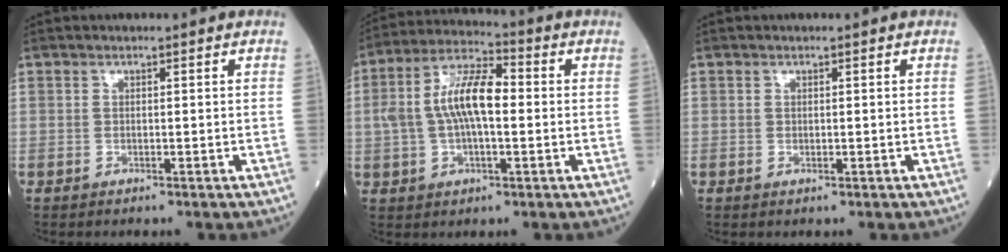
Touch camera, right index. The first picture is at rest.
{"total": 10.8, "force": [0.4, 3.9, 10.0], "torque": [-0.204, 0.025, 0.003]}
{"total": 0.0}